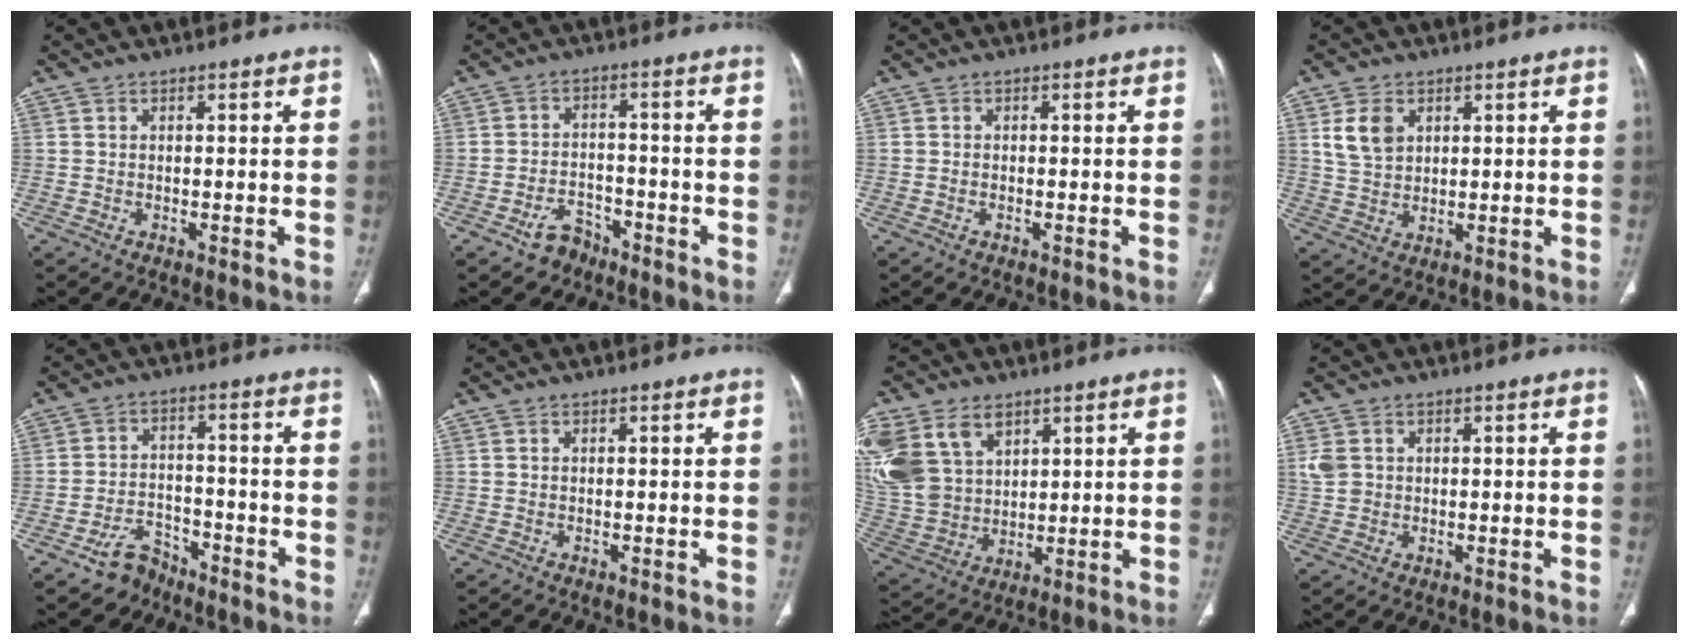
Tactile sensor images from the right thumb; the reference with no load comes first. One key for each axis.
{"total": 4.9, "fx": -3.5, "fy": 3.2, "fz": 1.2, "tx": -0.008, "ty": 0.031, "tz": -0.055}
{"total": 0.0}
{"total": 6.2, "fx": 2.4, "fy": 4.4, "fz": 3.7, "tx": -0.058, "ty": -0.006, "tz": 0.053}
{"total": 5.7, "fx": -4.4, "fy": 3.6, "fz": 1.1, "tx": -0.002, "ty": 0.037, "tz": -0.077}
{"total": 0.0}
{"total": 19.9, "fx": 8.6, "fy": 14.2, "fz": 11.1, "tx": -0.258, "ty": 0.002, "tz": 0.186}
{"total": 3.6, "fx": 0.9, "fy": 2.9, "fz": 1.9, "tx": -0.039, "ty": 0.003, "tz": 0.026}